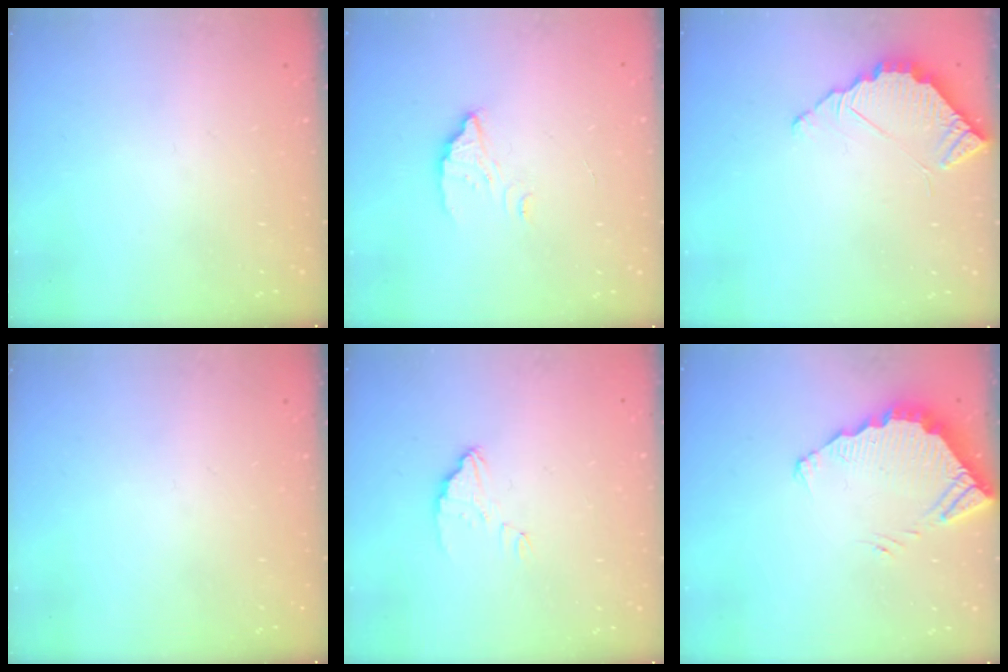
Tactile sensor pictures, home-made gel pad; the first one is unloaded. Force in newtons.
{"total": 2.9, "press": 2.9, "slide": 0.1}
{"total": 4.0, "press": 4.0, "slide": 0.3}
{"total": 0.0}
{"total": 3.2, "press": 3.2, "slide": 0.3}
{"total": 3.9, "press": 3.9, "slide": 0.3}